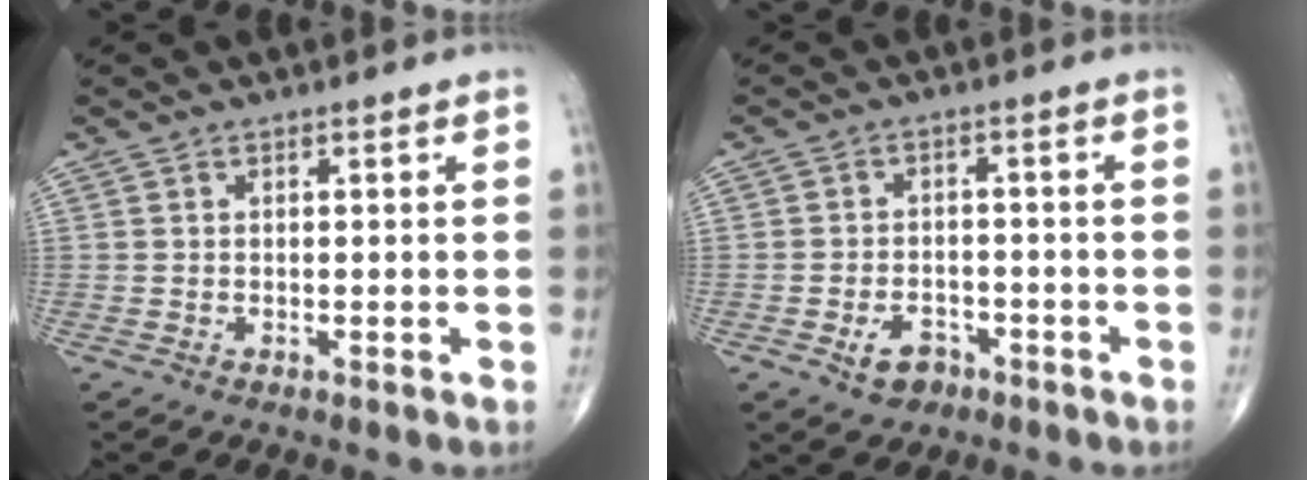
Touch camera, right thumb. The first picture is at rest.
{"total": 4.7, "force": [-2.5, 3.3, 2.3], "torque": [-0.028, 0.018, -0.036]}